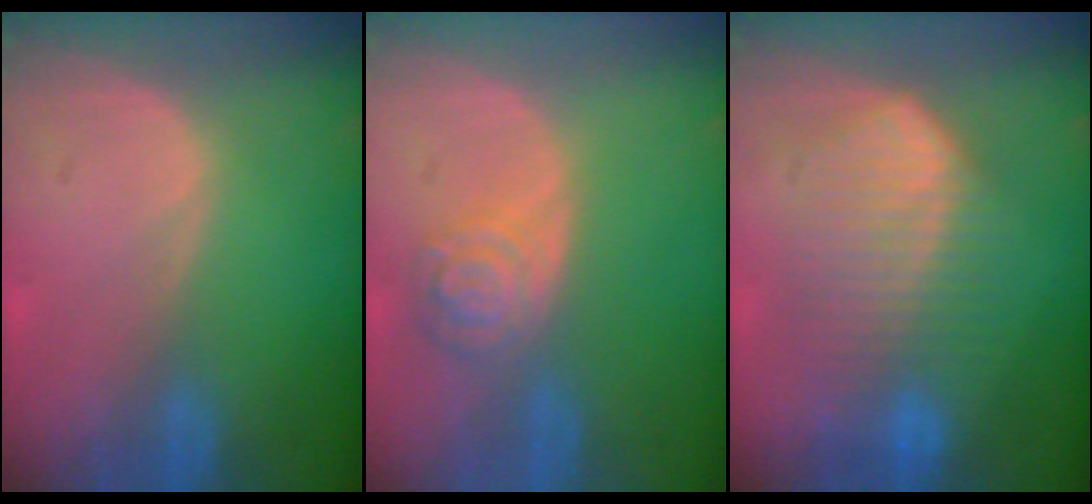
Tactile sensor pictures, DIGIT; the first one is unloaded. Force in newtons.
{"total": 5.3, "press": 4.8, "slide": 2.3}
{"total": 9.5, "press": 9.5, "slide": 0.7}